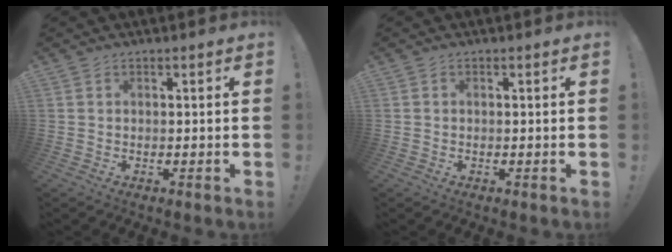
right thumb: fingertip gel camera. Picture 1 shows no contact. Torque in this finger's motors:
{"motor_torque": [0.00, -0.03, -0.36, 0.13, 0.09]}